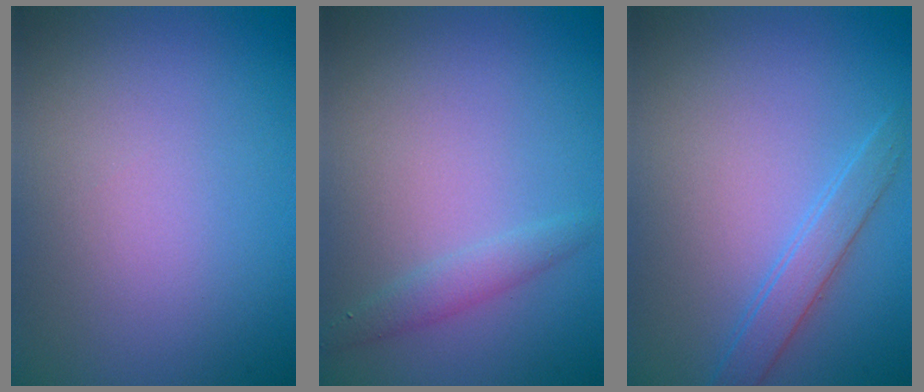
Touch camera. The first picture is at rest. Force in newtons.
{"total": 1.5, "press": 1.5, "slide": 0.1}
{"total": 2.2, "press": 2.1, "slide": 0.2}